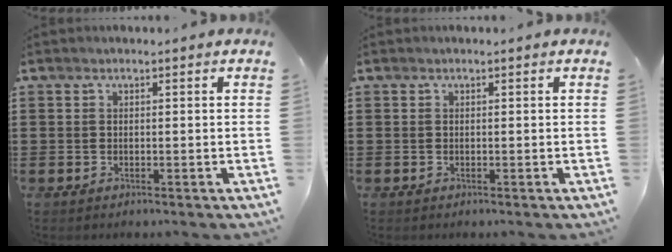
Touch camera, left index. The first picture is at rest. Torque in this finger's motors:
{"motor_torque": [0.00, 0.00, 0.00, 0.01]}